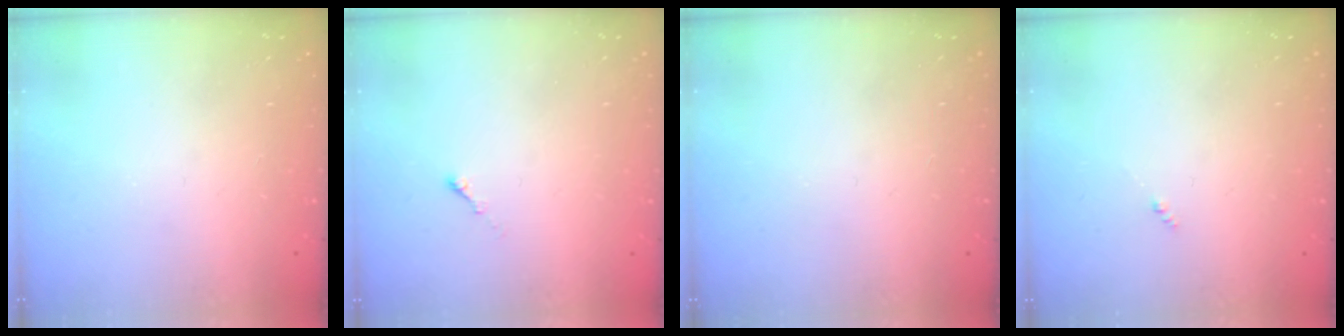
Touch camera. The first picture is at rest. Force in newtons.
{"total": 0.0}
{"total": 0.0}
{"total": 0.0}